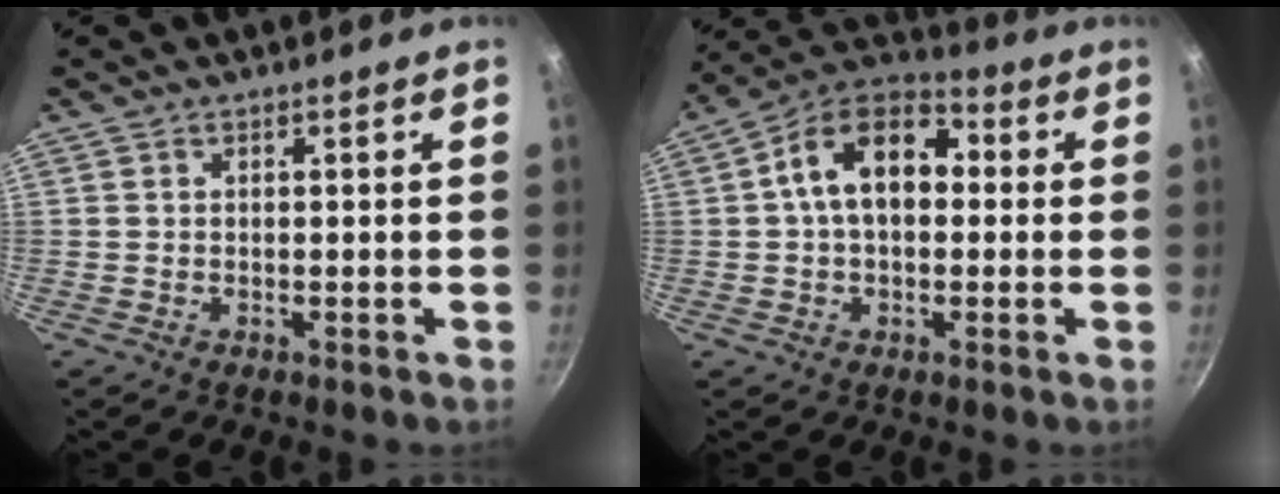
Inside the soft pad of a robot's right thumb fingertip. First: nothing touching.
{"total": 14.2, "force": [1.6, 9.4, 10.6], "torque": [-0.138, 0.035, 0.003]}